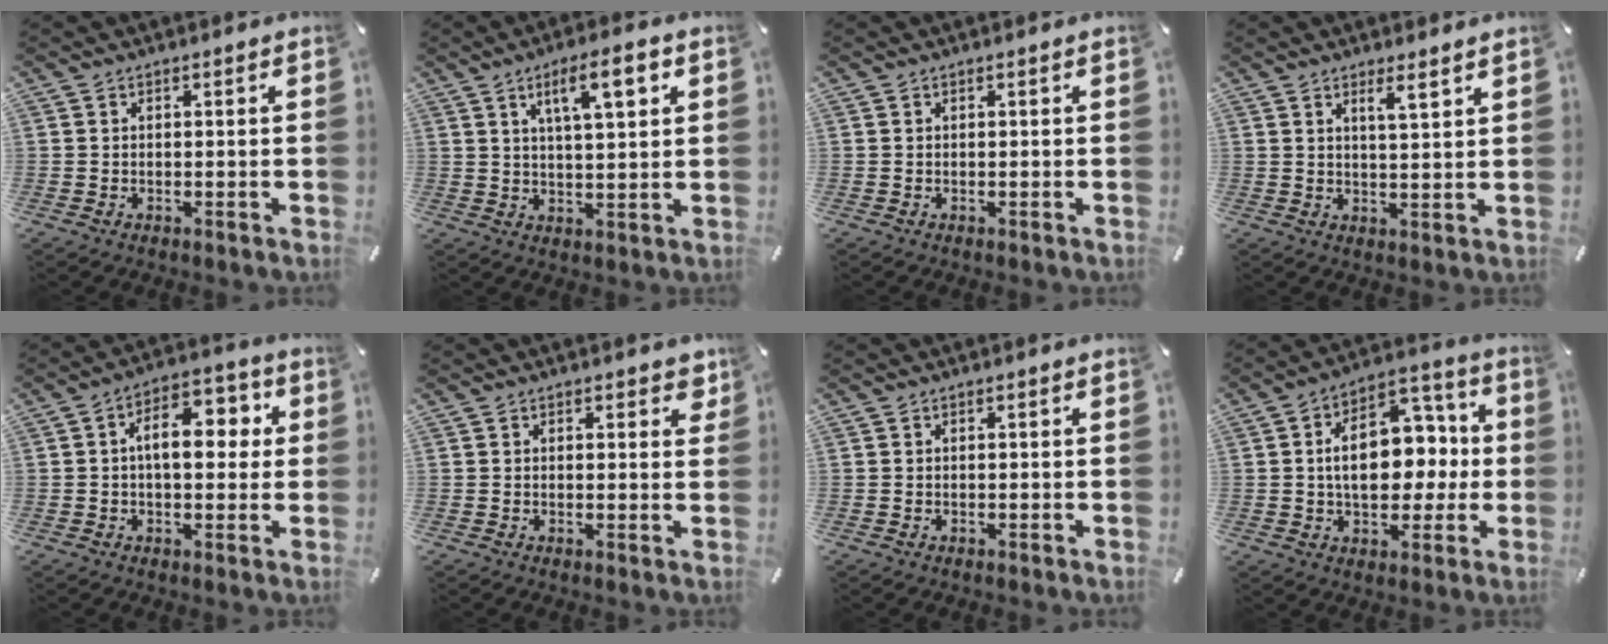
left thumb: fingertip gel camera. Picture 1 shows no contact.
{"total": 9.9, "force": [4.5, 2.8, 8.3], "torque": [-0.130, -0.009, 0.069]}
{"total": 0.0}
{"total": 4.1, "force": [3.0, -0.1, 2.9], "torque": [-0.055, -0.014, 0.048]}
{"total": 10.9, "force": [1.4, 6.3, 8.7], "torque": [-0.118, 0.003, 0.019]}
{"total": 2.6, "force": [1.5, 1.4, 1.5], "torque": [-0.003, -0.006, 0.018]}
{"total": 0.0}
{"total": 15.9, "force": [0.6, 11.2, 11.3], "torque": [-0.171, 0.002, 0.013]}